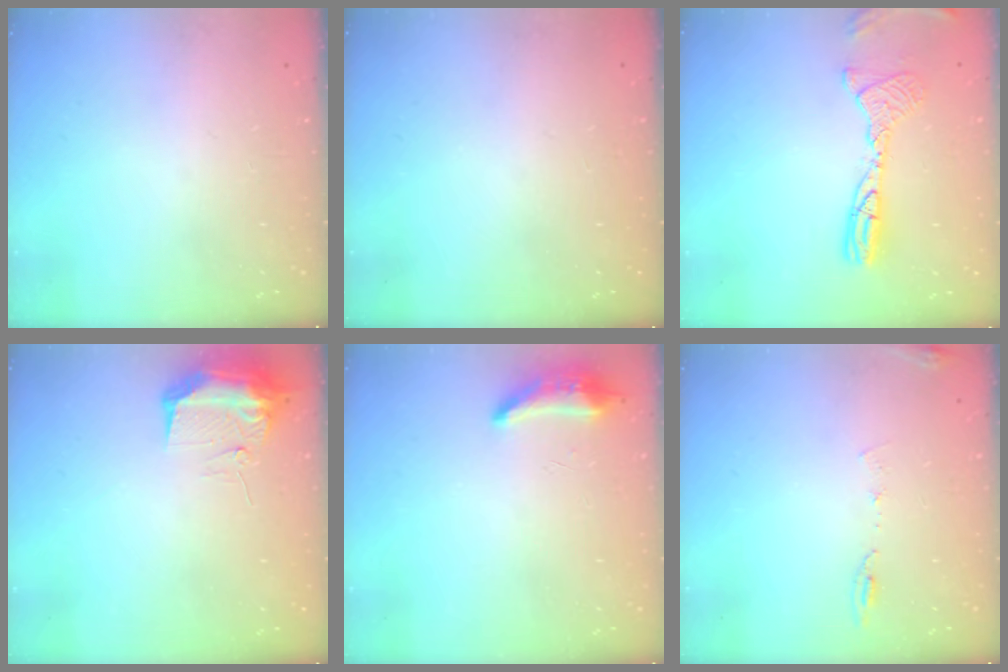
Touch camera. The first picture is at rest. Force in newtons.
{"total": 0.0}
{"total": 11.9, "press": 11.6, "slide": 2.5}
{"total": 10.1, "press": 10.1, "slide": 0.3}
{"total": 8.7, "press": 8.5, "slide": 2.0}
{"total": 6.4, "press": 6.2, "slide": 1.6}